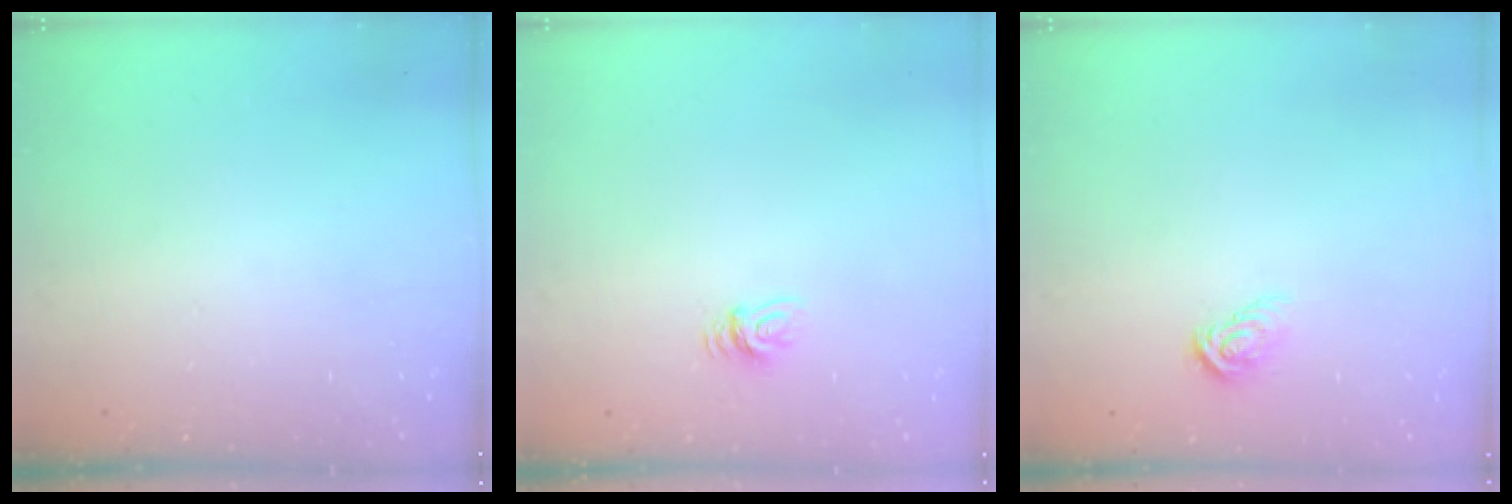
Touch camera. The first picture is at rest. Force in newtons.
{"total": 5.4, "press": 5.4, "slide": 0.3}
{"total": 5.4, "press": 5.4, "slide": 0.3}